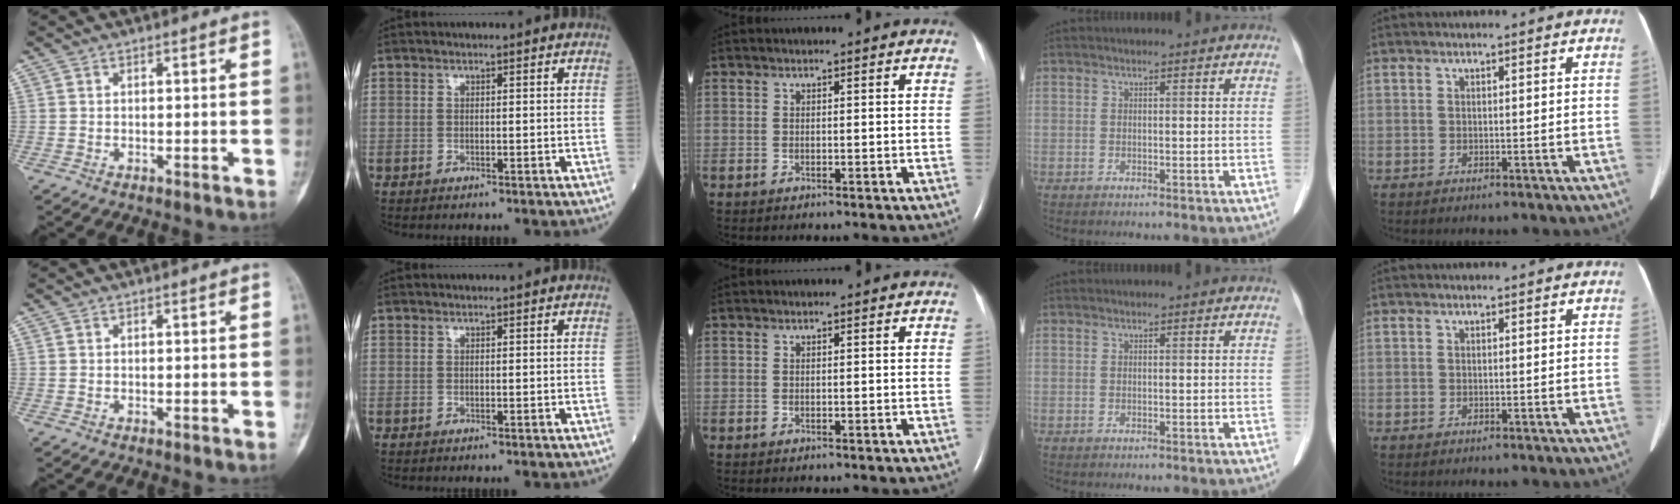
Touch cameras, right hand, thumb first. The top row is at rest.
{}